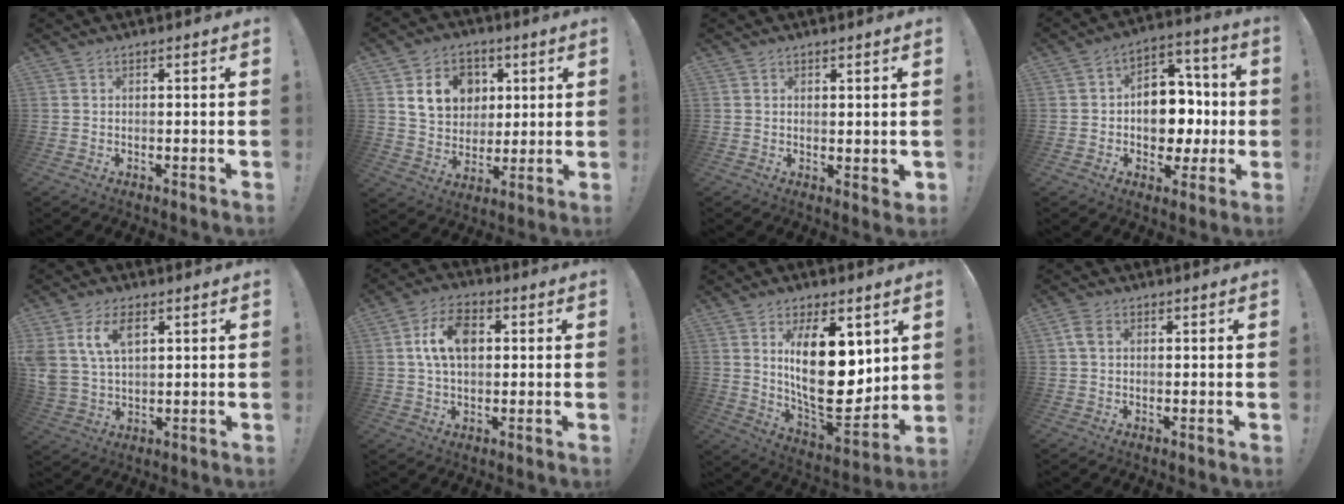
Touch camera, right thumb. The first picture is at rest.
{"total": 14.8, "force": [5.3, 12.2, 6.6], "torque": [-0.094, -0.014, 0.109]}
{"total": 2.0, "force": [1.5, 0.9, 0.9], "torque": [-0.008, -0.006, 0.027]}
{"total": 12.9, "force": [-1.2, 10.7, 7.2], "torque": [-0.081, 0.018, -0.006]}
{"total": 10.2, "force": [4.7, 6.0, 6.8], "torque": [-0.147, -0.010, 0.084]}
{"total": 11.1, "force": [2.4, 7.3, 8.1], "torque": [-0.132, 0.009, 0.044]}
{"total": 22.3, "force": [4.8, 10.8, 18.9], "torque": [-0.318, -0.042, 0.085]}
{"total": 3.7, "force": [1.2, 2.4, 2.6], "torque": [-0.040, 0.003, 0.022]}